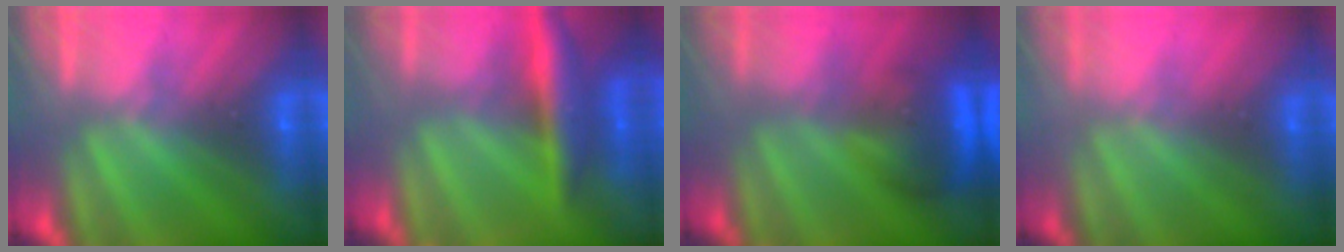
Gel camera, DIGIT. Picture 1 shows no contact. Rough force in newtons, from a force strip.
{"total": 7.8}
{"total": 6.0}
{"total": 2.4}